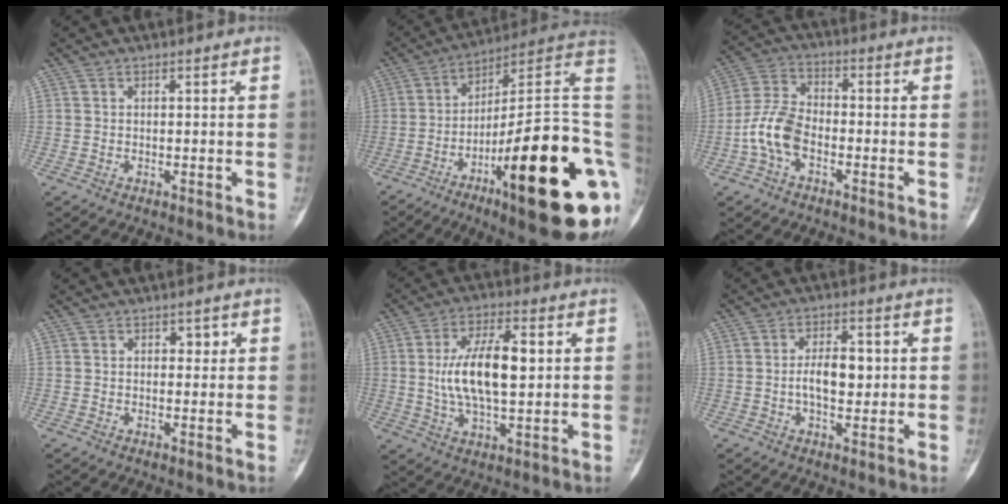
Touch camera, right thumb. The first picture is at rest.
{"total": 29.5, "force": [-8.0, 6.8, 27.6], "torque": [-0.325, 0.051, -0.117]}
{"total": 8.7, "force": [-3.1, 5.0, 6.3], "torque": [-0.129, 0.030, -0.069]}
{"total": 1.6, "force": [0.6, 1.2, 0.9], "torque": [0.006, 0.001, 0.005]}
{"total": 13.2, "force": [1.4, 5.8, 11.8], "torque": [-0.209, 0.004, 0.025]}
{"total": 6.6, "force": [0.0, 3.5, 5.6], "torque": [-0.080, 0.007, -0.002]}